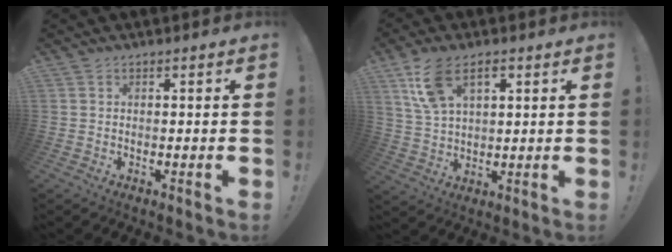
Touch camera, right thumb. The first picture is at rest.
{"total": 10.4, "force": [5.2, 5.6, 7.0], "torque": [-0.124, -0.009, 0.097]}